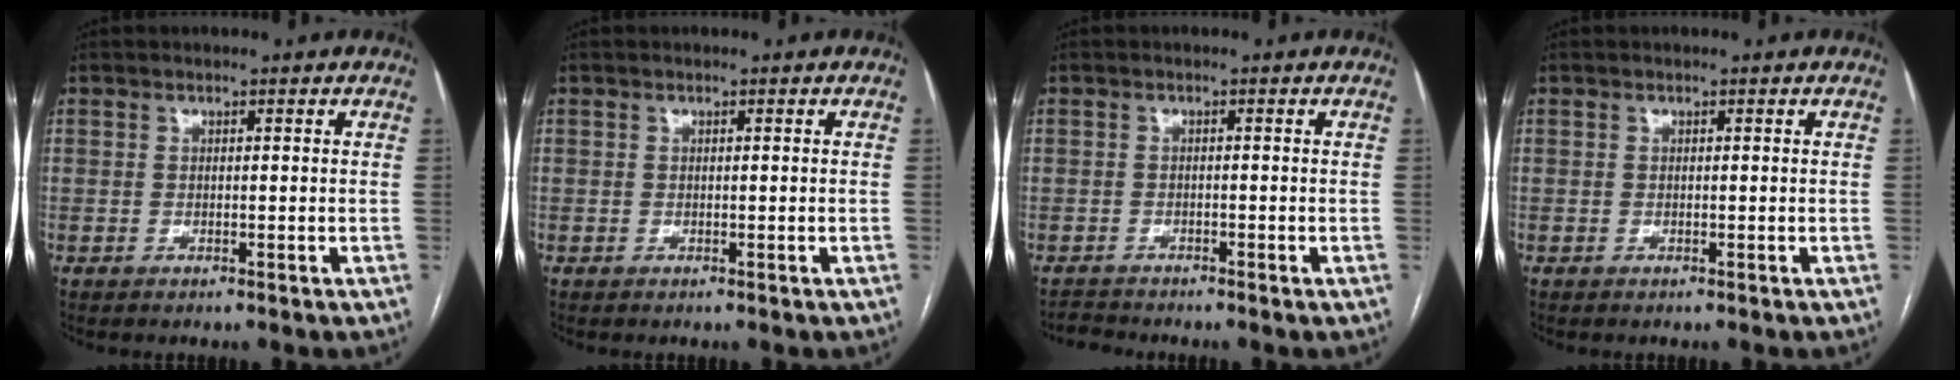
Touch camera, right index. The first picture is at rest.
{"total": 0.0}
{"total": 1.6, "force": [-1.5, 0.0, -0.7], "torque": [0.011, -0.010, -0.027]}
{"total": 0.0}